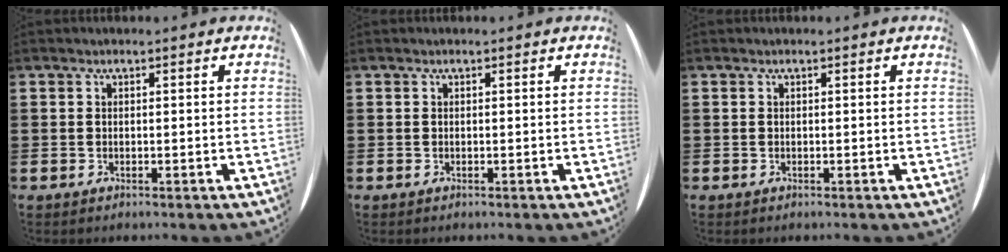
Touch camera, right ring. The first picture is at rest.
{"total": 0.0}
{"total": 0.0}